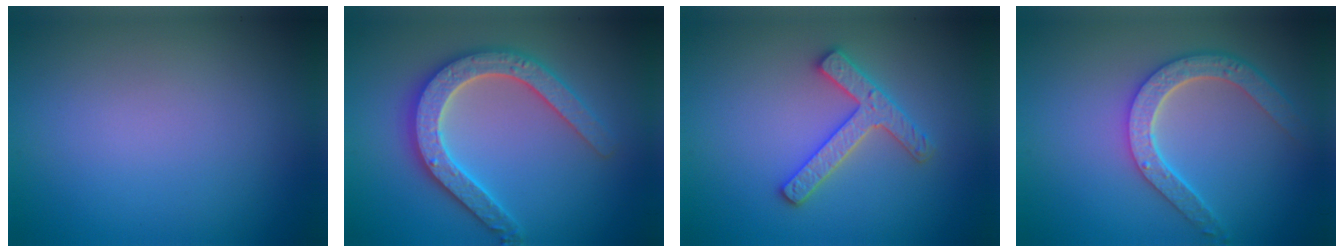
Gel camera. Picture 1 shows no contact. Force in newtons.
{"total": 5.3, "press": 5.2, "slide": 1.0}
{"total": 2.8, "press": 2.8, "slide": 0.6}
{"total": 5.0, "press": 4.1, "slide": 3.0}